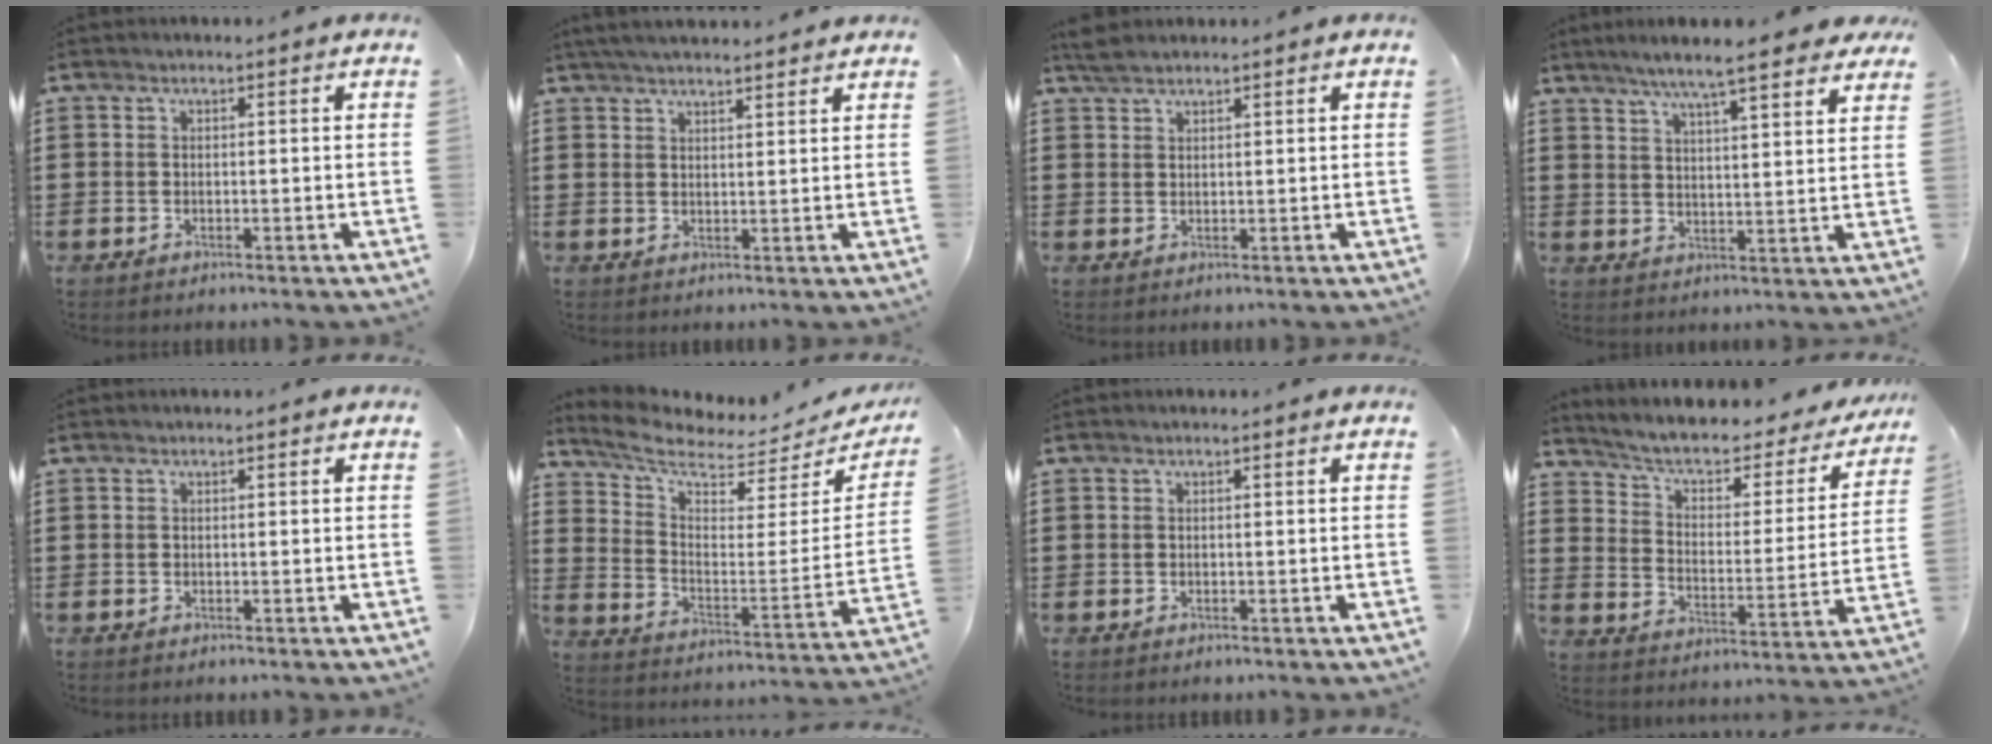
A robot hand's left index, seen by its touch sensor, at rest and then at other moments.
{"total": 3.1, "force": [3.0, -0.1, 0.9], "torque": [-0.024, -0.003, 0.057]}
{"total": 2.4, "force": [2.1, 0.7, 1.0], "torque": [-0.023, 0.003, 0.039]}
{"total": 7.0, "force": [6.0, 0.1, 3.6], "torque": [-0.082, -0.024, 0.101]}
{"total": 0.0}
{"total": 5.8, "force": [5.1, 0.9, 2.6], "torque": [-0.079, -0.050, 0.084]}
{"total": 0.0}
{"total": 4.7, "force": [3.0, 2.1, 3.0], "torque": [-0.074, -0.019, 0.043]}